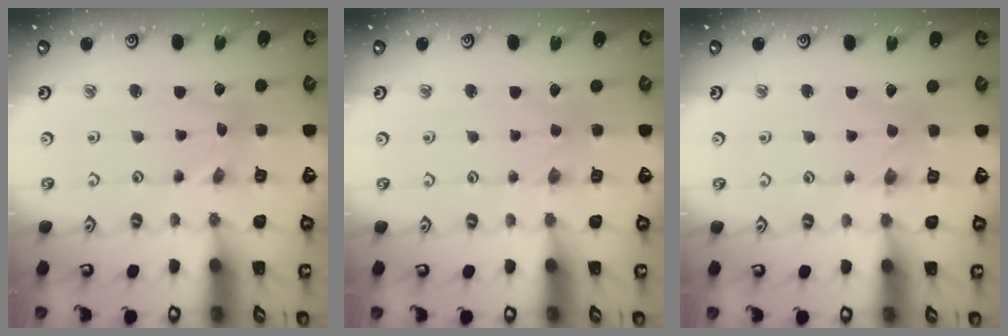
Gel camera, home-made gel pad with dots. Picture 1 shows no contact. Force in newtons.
{"total": 0.0}
{"total": 0.0}